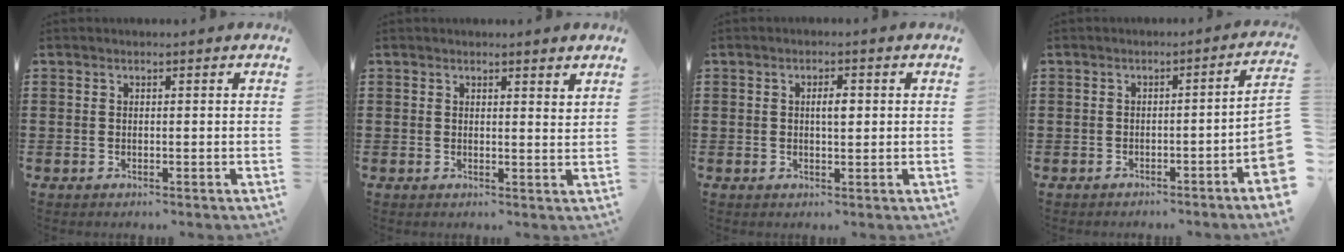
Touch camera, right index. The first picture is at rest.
{"total": 1.4, "force": [1.3, 0.2, 0.3], "torque": [-0.001, -0.001, 0.024]}
{"total": 2.6, "force": [0.4, 0.9, 2.5], "torque": [-0.048, 0.005, 0.004]}
{"total": 4.0, "force": [-2.0, -0.1, 3.5], "torque": [-0.054, -0.010, -0.033]}